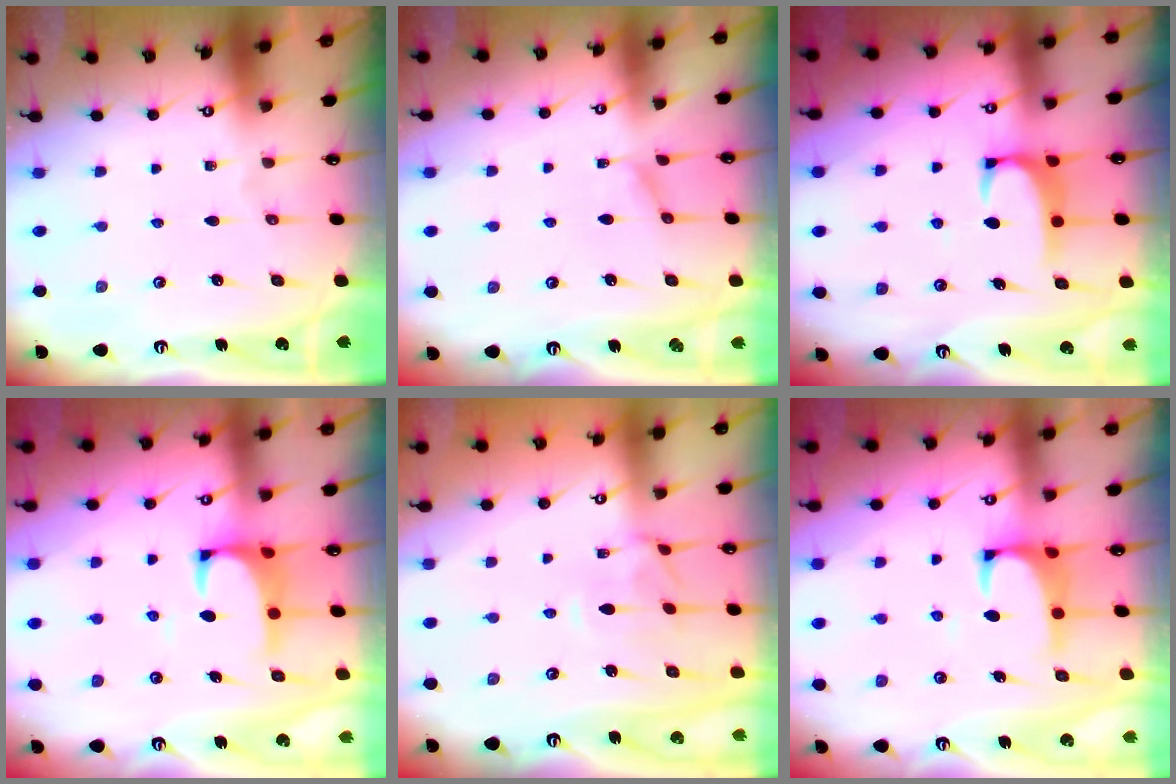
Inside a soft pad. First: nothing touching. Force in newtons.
{"total": 0.8, "press": 0.3, "slide": 0.8}
{"total": 2.0, "press": 2.0, "slide": 0.3}
{"total": 1.8, "press": 1.7, "slide": 0.7}
{"total": 0.6, "press": 0.0, "slide": 0.6}
{"total": 1.6, "press": 1.3, "slide": 0.9}